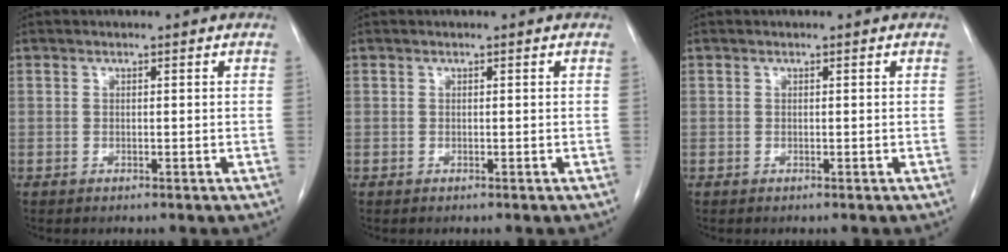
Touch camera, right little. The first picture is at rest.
{"total": 0.0}
{"total": 0.0}